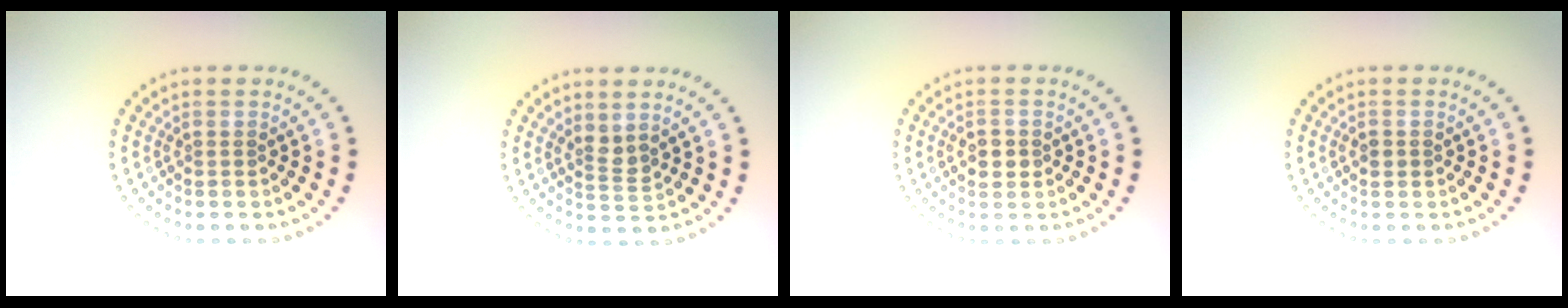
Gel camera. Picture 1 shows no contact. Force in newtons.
{"total": 1.7, "press": 1.2, "slide": 1.2}
{"total": 2.2, "press": 2.2, "slide": 0.1}
{"total": 1.0, "press": 1.0, "slide": 0.0}